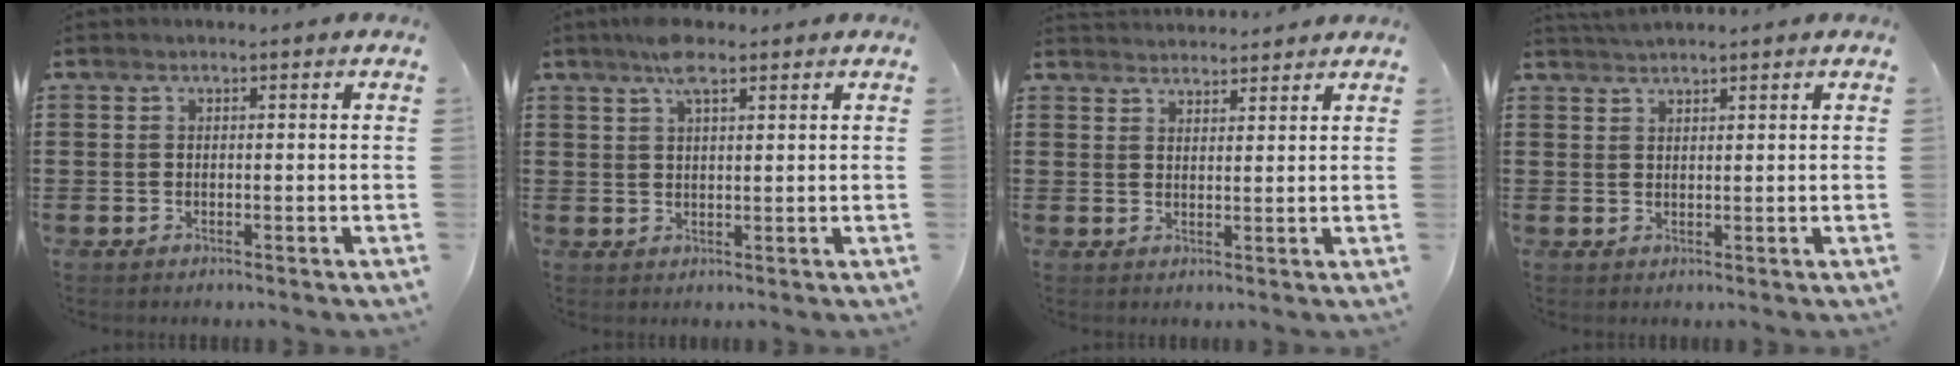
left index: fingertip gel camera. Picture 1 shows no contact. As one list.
[{"total": 4.7, "force": [3.1, 1.5, 3.2], "torque": [-0.070, 0.005, 0.056]}, {"total": 2.5, "force": [2.5, 0.1, -0.3], "torque": [-0.001, -0.006, 0.048]}, {"total": 1.9, "force": [1.9, 0.1, 0.3], "torque": [-0.011, 0.003, 0.037]}]